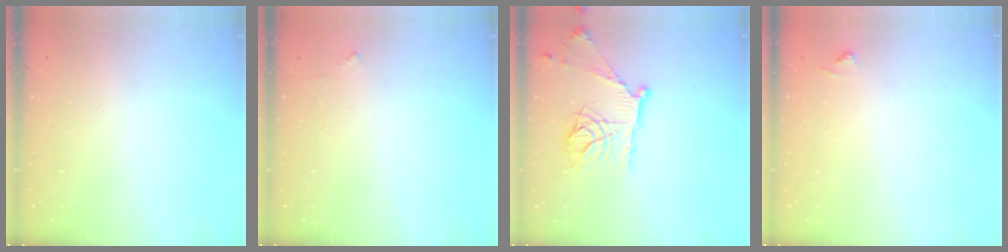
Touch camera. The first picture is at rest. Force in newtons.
{"total": 2.6, "press": 2.6, "slide": 0.2}
{"total": 16.6, "press": 16.6, "slide": 1.3}
{"total": 6.5, "press": 6.4, "slide": 0.4}